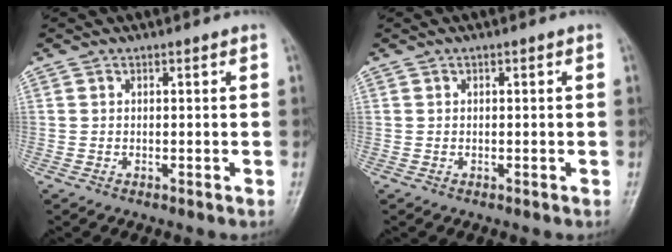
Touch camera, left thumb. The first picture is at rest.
{"total": 0.0}